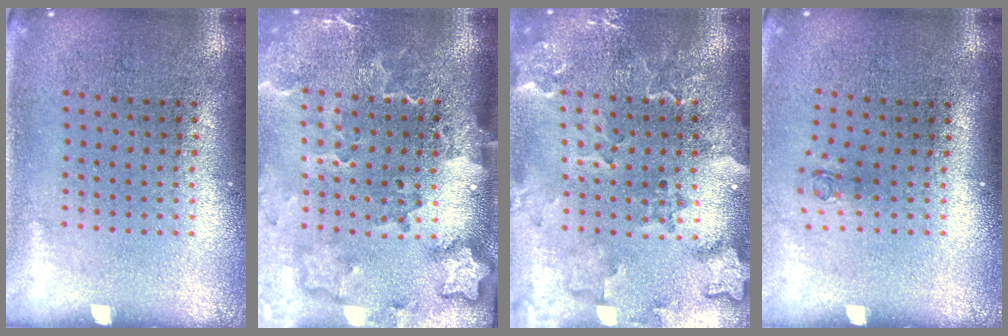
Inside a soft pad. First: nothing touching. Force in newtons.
{"total": 3.2, "press": 2.3, "slide": 2.1}
{"total": 2.6, "press": 2.3, "slide": 1.1}
{"total": 0.6, "press": 0.3, "slide": 0.6}